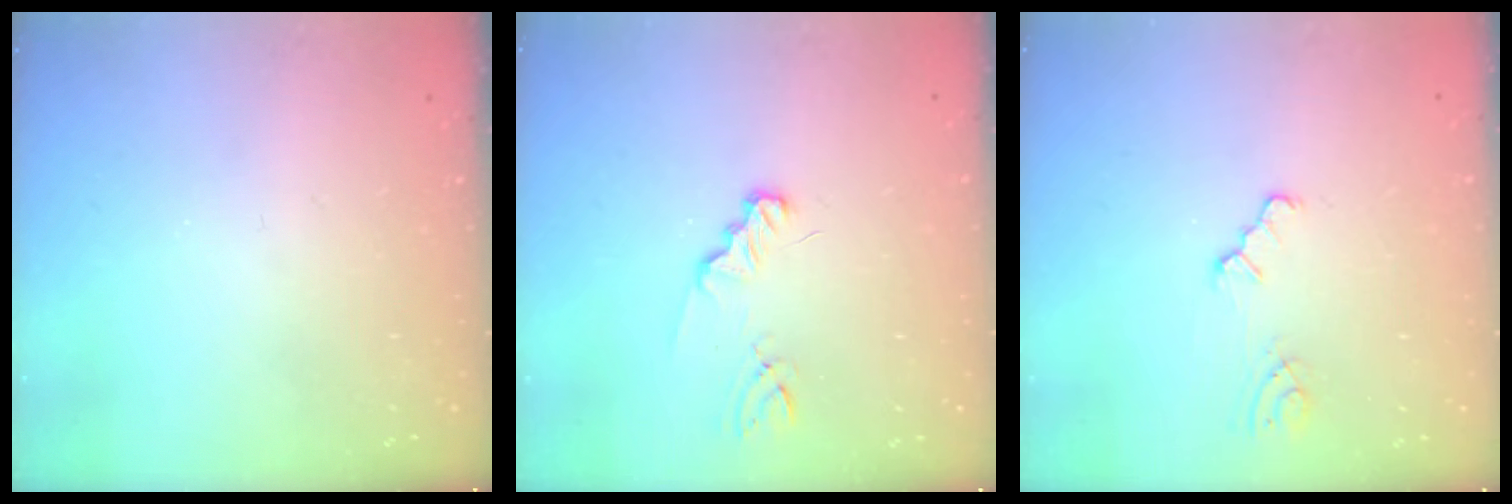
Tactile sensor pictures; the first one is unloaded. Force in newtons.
{"total": 1.9, "press": 1.9, "slide": 0.2}
{"total": 1.2, "press": 1.2, "slide": 0.3}